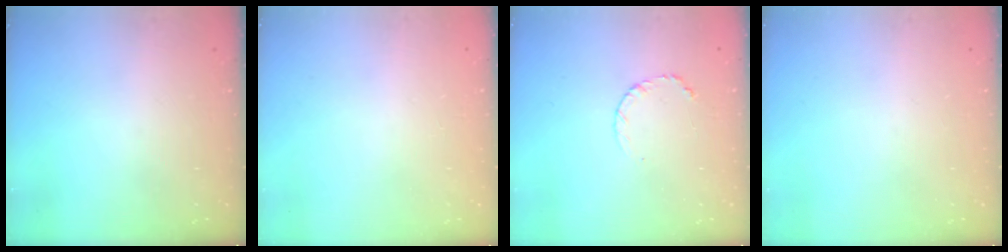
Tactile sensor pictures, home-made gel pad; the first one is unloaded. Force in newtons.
{"total": 2.6, "press": 2.6, "slide": 0.2}
{"total": 3.7, "press": 3.7, "slide": 0.5}
{"total": 0.0}